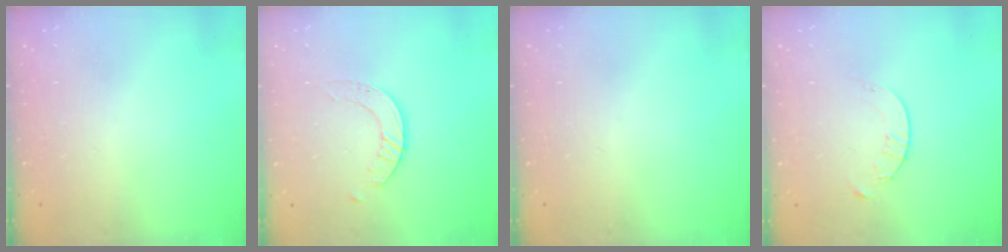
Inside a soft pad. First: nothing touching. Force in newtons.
{"total": 2.6, "press": 2.5, "slide": 0.3}
{"total": 0.0}
{"total": 2.1, "press": 2.1, "slide": 0.3}